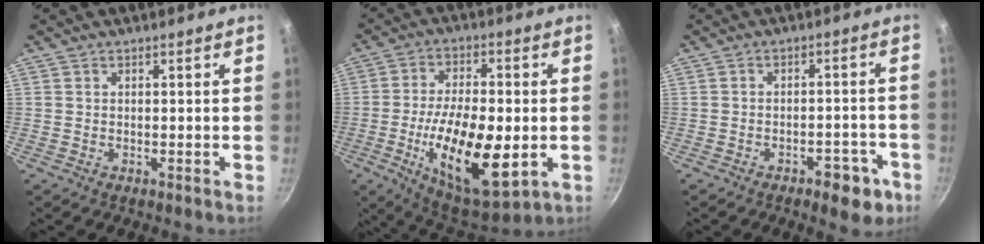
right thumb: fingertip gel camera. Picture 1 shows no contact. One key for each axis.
{"total": 19.4, "fx": -4.2, "fy": 8.1, "fz": 17.2, "tx": -0.284, "ty": -0.004, "tz": -0.056}
{"total": 7.0, "fx": -4.1, "fy": 3.1, "fz": 4.8, "tx": -0.044, "ty": 0.029, "tz": -0.051}